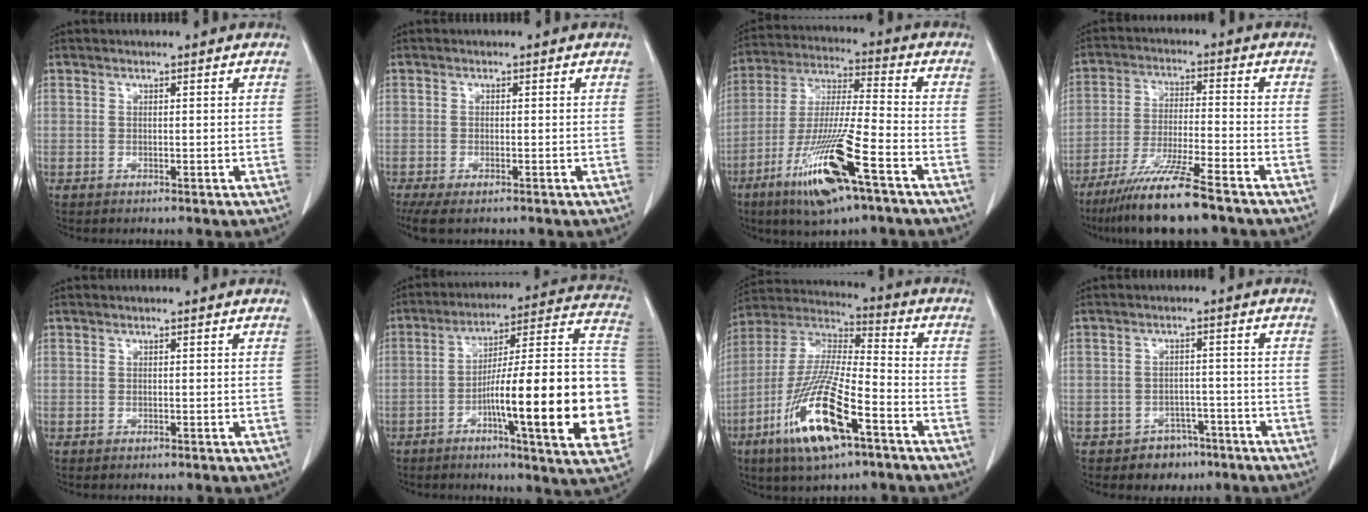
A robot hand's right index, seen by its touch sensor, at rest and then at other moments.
{"total": 5.1, "force": [-3.5, 1.6, 3.3], "torque": [-0.063, -0.017, -0.058]}
{"total": 16.2, "force": [-8.4, 1.5, 13.8], "torque": [-0.285, -0.032, -0.151]}
{"total": 11.9, "force": [-8.9, 0.1, 7.9], "torque": [-0.144, -0.036, -0.157]}
{"total": 0.0}
{"total": 25.7, "force": [-5.8, 2.3, 25.0], "torque": [-0.275, 0.013, -0.087]}
{"total": 17.4, "force": [-8.2, 3.3, 15.0], "torque": [-0.322, -0.026, -0.149]}
{"total": 6.0, "force": [-4.2, 4.3, 0.5], "torque": [0.008, 0.019, -0.056]}